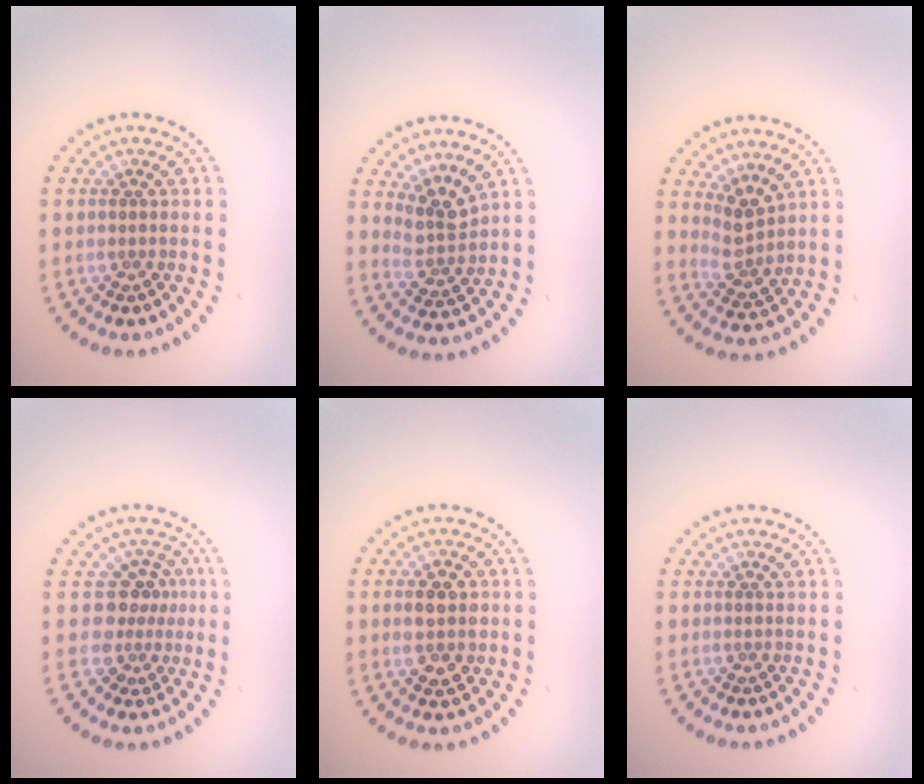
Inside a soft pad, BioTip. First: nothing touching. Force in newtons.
{"total": 2.8, "press": 2.0, "slide": 2.0}
{"total": 2.7, "press": 2.0, "slide": 1.9}
{"total": 3.0, "press": 2.1, "slide": 2.1}
{"total": 3.8, "press": 3.8, "slide": 0.1}
{"total": 0.0}